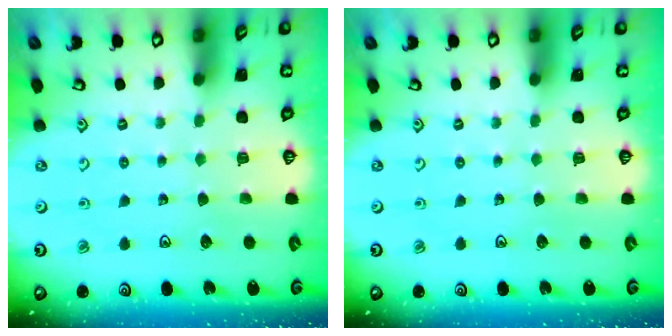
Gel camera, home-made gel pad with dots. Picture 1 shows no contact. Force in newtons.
{"total": 0.0}